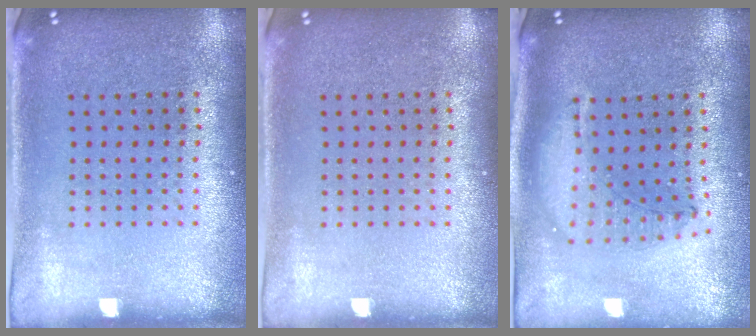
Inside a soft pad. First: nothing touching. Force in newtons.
{"total": 0.0}
{"total": 1.3, "press": 1.2, "slide": 0.4}